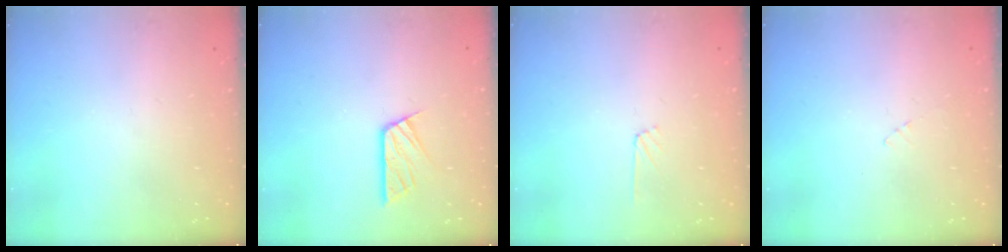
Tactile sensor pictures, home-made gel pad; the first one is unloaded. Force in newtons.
{"total": 8.5, "press": 8.5, "slide": 0.8}
{"total": 4.2, "press": 4.1, "slide": 0.5}
{"total": 2.3, "press": 2.3, "slide": 0.2}